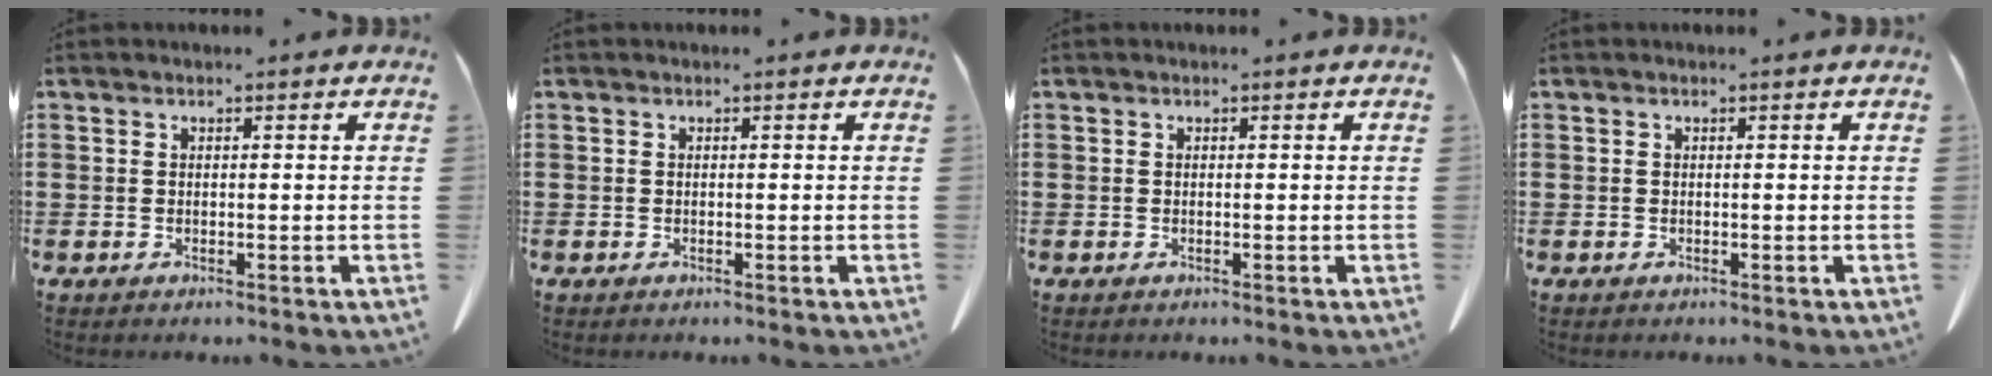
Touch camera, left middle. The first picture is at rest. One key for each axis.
{"total": 0.0}
{"total": 0.0}
{"total": 0.0}